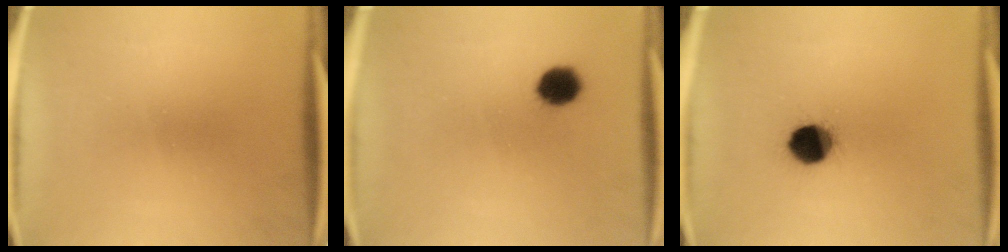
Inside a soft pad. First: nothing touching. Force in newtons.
{"total": 5.7}
{"total": 9.3}